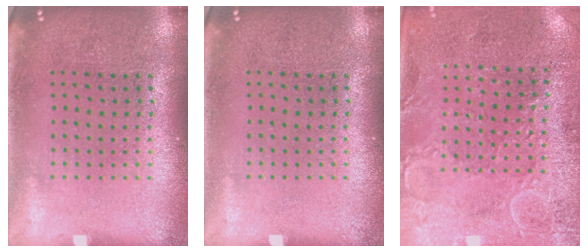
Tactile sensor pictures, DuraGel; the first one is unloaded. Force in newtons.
{"total": 0.0}
{"total": 2.8, "press": 2.7, "slide": 0.8}